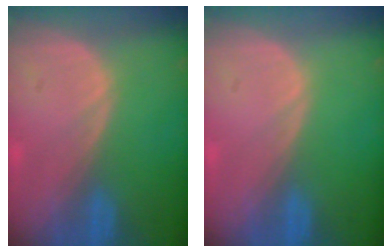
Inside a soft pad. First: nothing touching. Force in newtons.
{"total": 0.0}